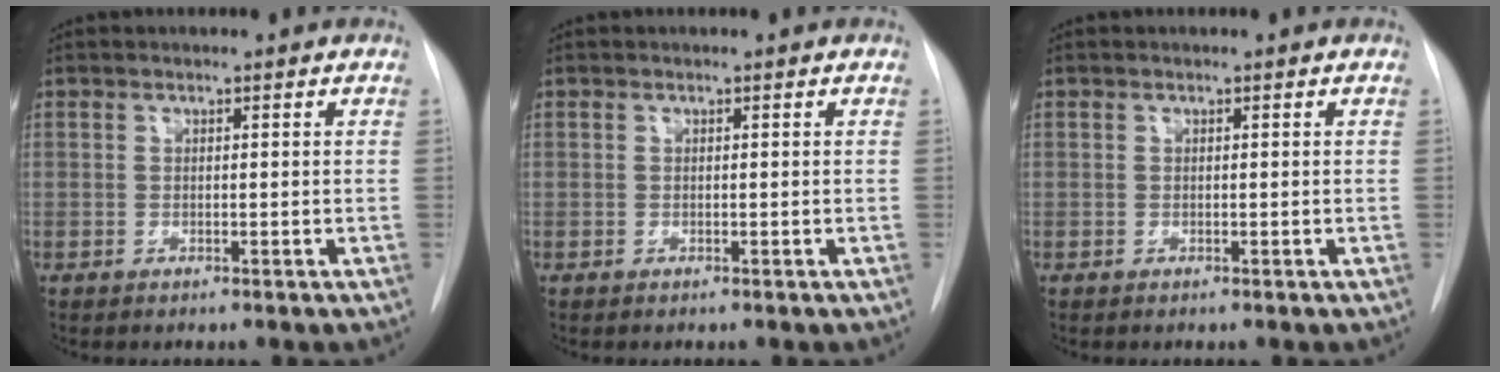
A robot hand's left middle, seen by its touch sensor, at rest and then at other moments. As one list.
[{"total": 0.0}, {"total": 0.0}]